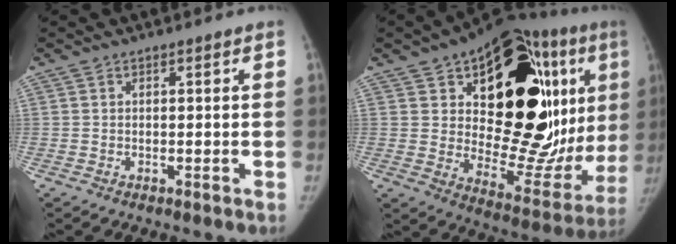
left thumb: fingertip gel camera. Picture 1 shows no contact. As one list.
[{"total": 35.6, "force": [10.1, 17.1, 29.5], "torque": [-0.352, 0.007, 0.169]}]